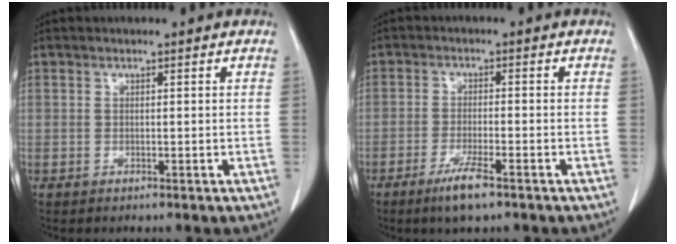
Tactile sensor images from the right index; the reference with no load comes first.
{"total": 5.0, "force": [-3.3, 0.5, 3.7], "torque": [-0.075, -0.009, -0.060]}